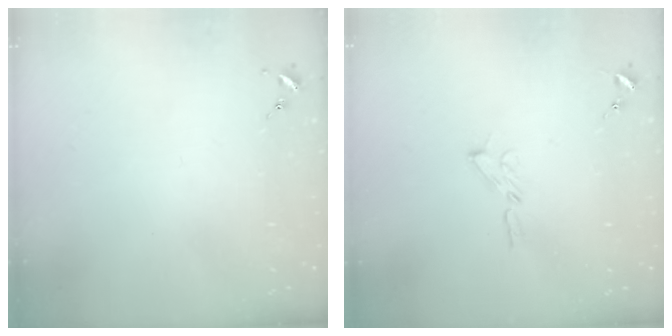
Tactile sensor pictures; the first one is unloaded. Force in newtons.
{"total": 3.2, "press": 3.2, "slide": 0.3}